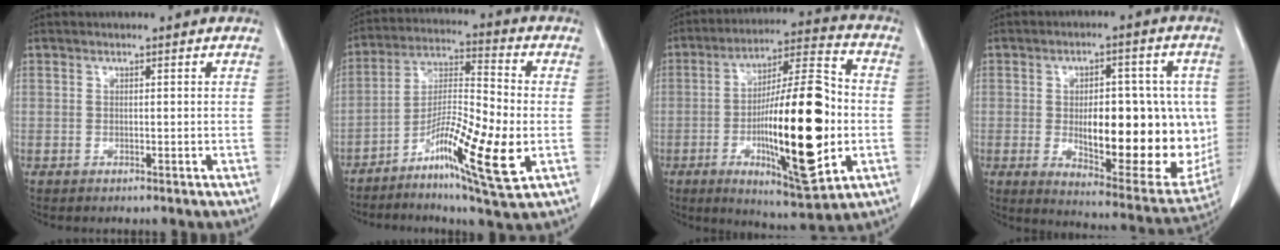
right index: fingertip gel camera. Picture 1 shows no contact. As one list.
[{"total": 14.5, "force": [-4.9, 1.5, 13.6], "torque": [-0.255, -0.011, -0.087]}, {"total": 21.3, "force": [-3.7, 3.7, 20.6], "torque": [-0.347, -0.002, -0.053]}, {"total": 20.0, "force": [-1.4, 7.5, 18.5], "torque": [-0.223, 0.006, 0.005]}]